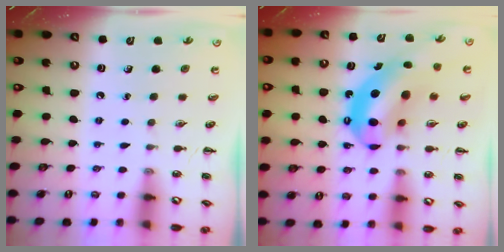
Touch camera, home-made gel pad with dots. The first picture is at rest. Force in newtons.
{"total": 13.3, "press": 12.7, "slide": 3.7}